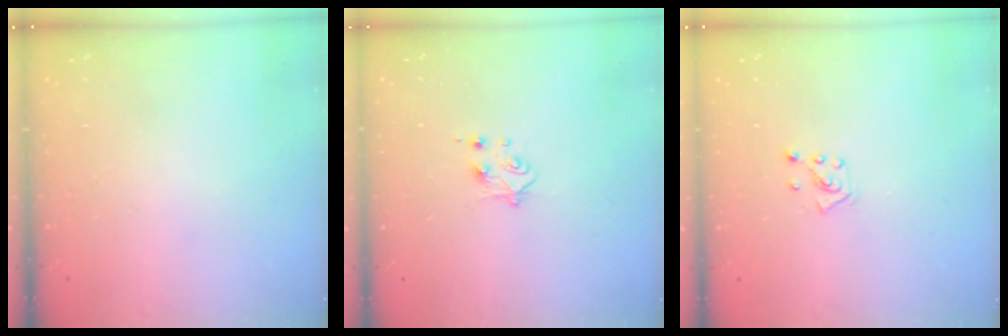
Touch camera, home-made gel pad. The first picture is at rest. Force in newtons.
{"total": 4.1, "press": 4.1, "slide": 0.5}
{"total": 2.8, "press": 2.8, "slide": 0.2}